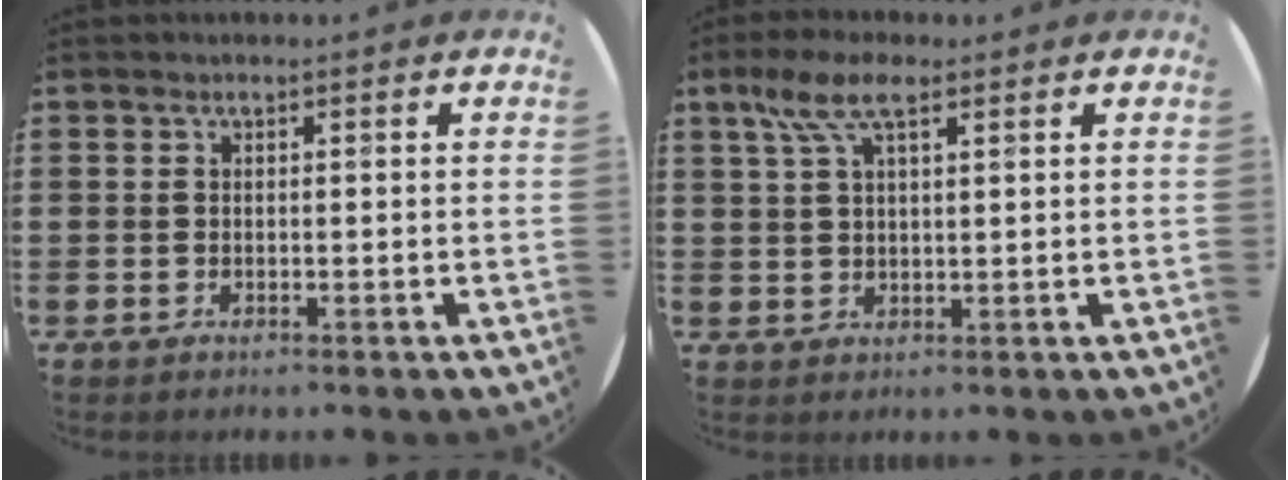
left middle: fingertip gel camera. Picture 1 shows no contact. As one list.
[{"total": 5.9, "force": [3.3, 2.2, 4.4], "torque": [-0.093, 0.011, 0.058]}]